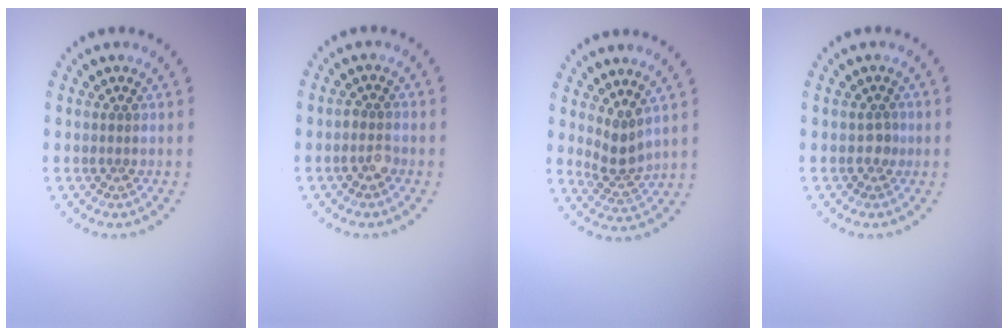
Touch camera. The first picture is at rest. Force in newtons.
{"total": 1.4, "press": 1.3, "slide": 0.6}
{"total": 2.2, "press": 1.7, "slide": 1.5}
{"total": 0.9, "press": 0.9, "slide": 0.3}